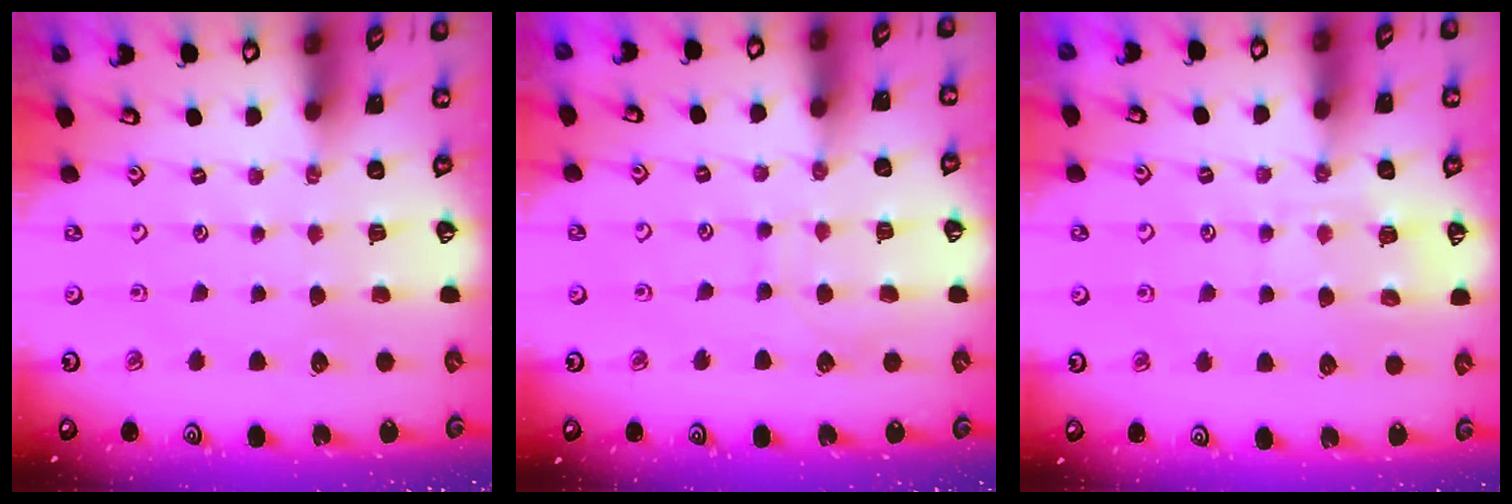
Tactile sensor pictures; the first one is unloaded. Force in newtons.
{"total": 6.9, "press": 6.8, "slide": 0.5}
{"total": 7.1, "press": 7.1, "slide": 0.8}